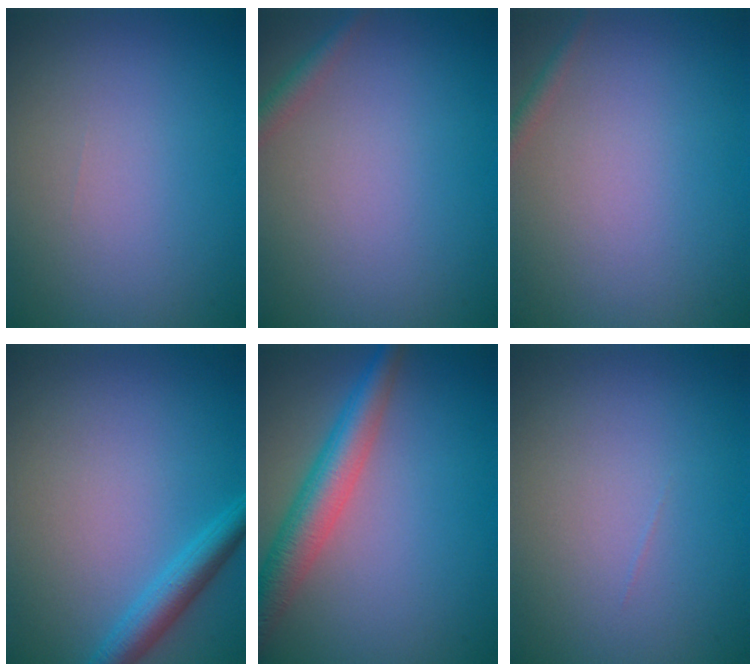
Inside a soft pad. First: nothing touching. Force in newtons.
{"total": 1.3, "press": 1.3, "slide": 0.1}
{"total": 0.8, "press": 0.8, "slide": 0.1}
{"total": 3.0, "press": 3.0, "slide": 0.1}
{"total": 4.9, "press": 4.9, "slide": 0.2}
{"total": 0.0}